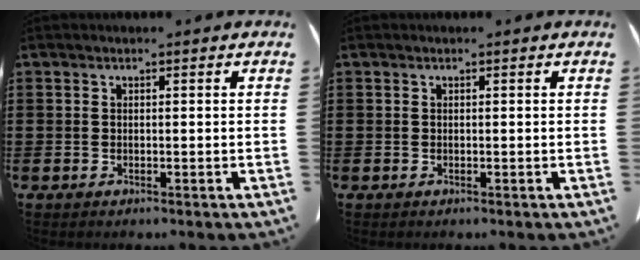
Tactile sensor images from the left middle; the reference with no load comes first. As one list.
[{"total": 0.0}]